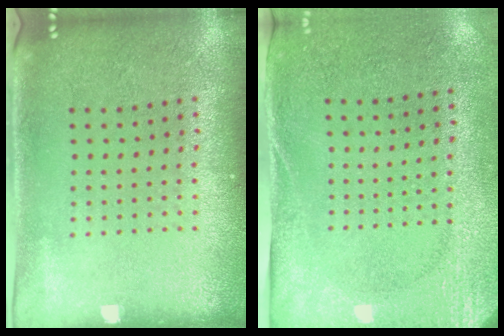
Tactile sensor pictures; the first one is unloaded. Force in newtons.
{"total": 2.8, "press": 2.2, "slide": 1.7}